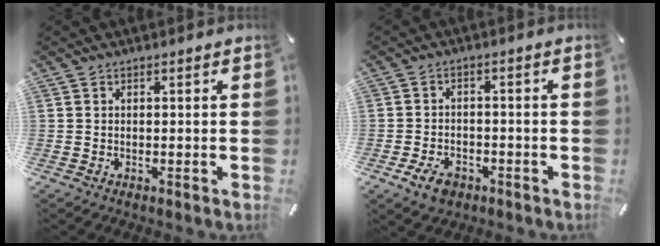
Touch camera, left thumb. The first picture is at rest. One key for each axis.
{"total": 5.4, "fx": -3.0, "fy": 3.5, "fz": 2.7, "tx": -0.059, "ty": 0.014, "tz": -0.058}